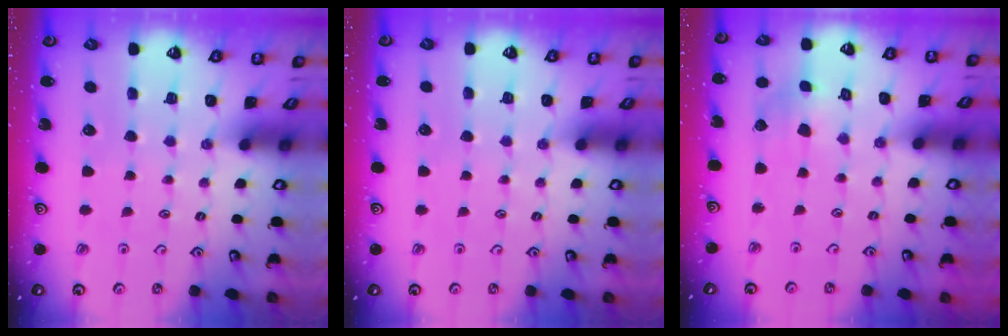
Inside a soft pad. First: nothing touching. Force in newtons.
{"total": 0.0}
{"total": 2.8, "press": 2.8, "slide": 0.4}